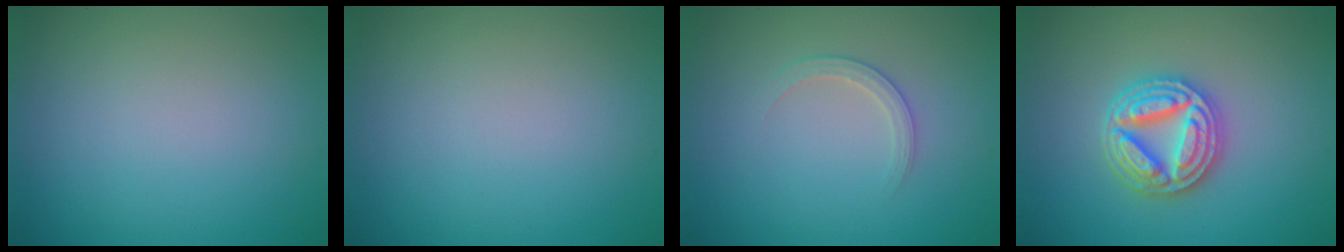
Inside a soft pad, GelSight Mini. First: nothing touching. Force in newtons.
{"total": 0.0}
{"total": 1.6, "press": 1.6, "slide": 0.1}
{"total": 5.0, "press": 5.0, "slide": 0.8}